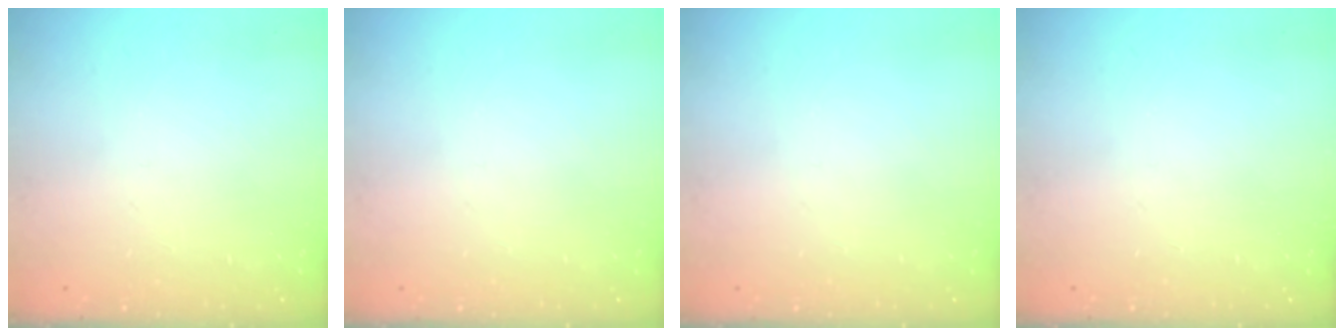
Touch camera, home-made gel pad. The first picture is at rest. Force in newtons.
{"total": 0.0}
{"total": 0.0}
{"total": 0.0}